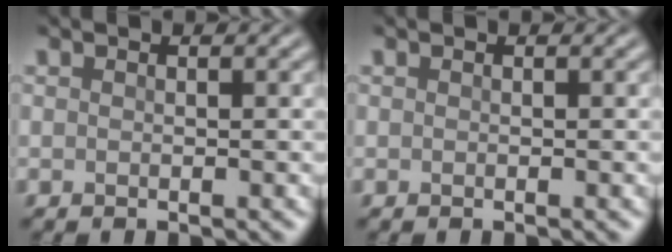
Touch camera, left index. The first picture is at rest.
{"total": 0.0}